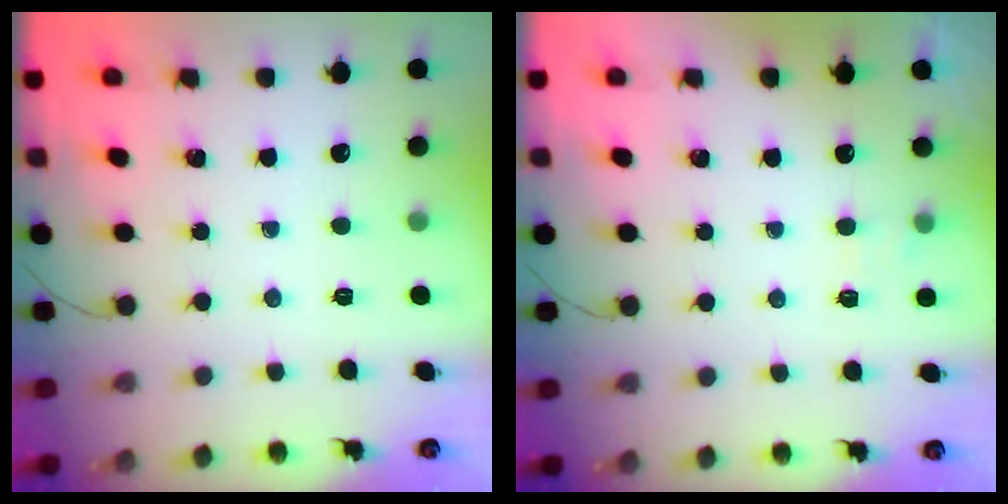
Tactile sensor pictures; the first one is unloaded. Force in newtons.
{"total": 2.8, "press": 2.5, "slide": 1.4}